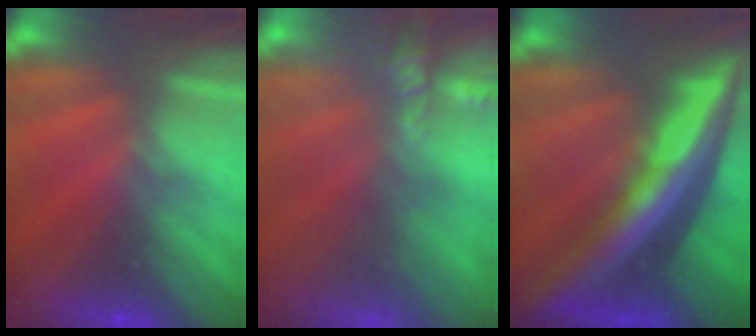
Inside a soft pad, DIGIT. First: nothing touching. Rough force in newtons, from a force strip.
{"total": 6.9}
{"total": 8.2}